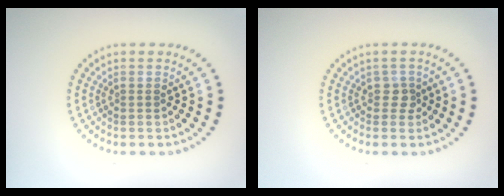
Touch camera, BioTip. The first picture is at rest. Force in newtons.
{"total": 1.2, "press": 1.0, "slide": 0.6}